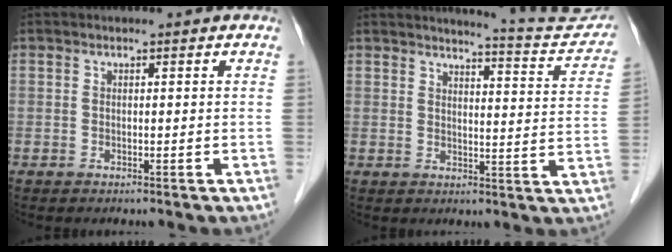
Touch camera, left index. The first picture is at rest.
{"total": 11.0, "force": [10.9, -0.3, 1.9], "torque": [-0.024, -0.050, 0.119]}